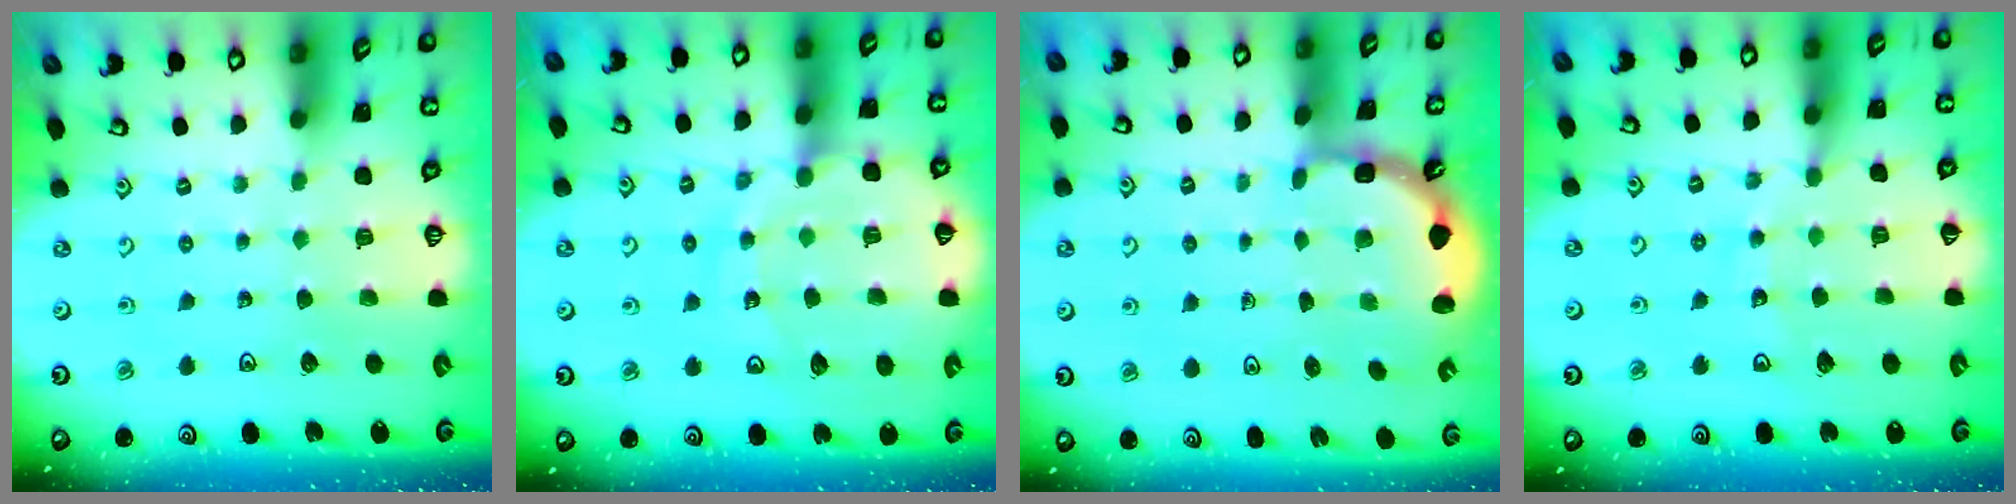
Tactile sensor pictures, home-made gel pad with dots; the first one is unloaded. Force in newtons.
{"total": 14.4, "press": 14.3, "slide": 1.8}
{"total": 2.0, "press": 1.8, "slide": 0.9}
{"total": 9.9, "press": 9.8, "slide": 1.2}